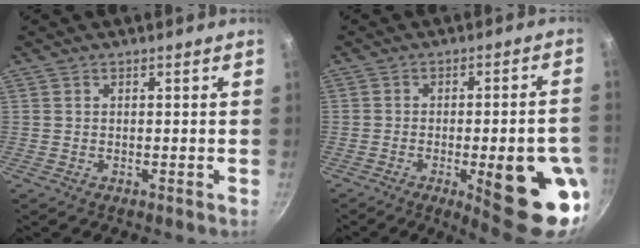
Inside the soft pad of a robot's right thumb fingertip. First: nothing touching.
{"total": 17.4, "force": [-5.5, 4.5, 15.9], "torque": [-0.184, 0.017, -0.064]}